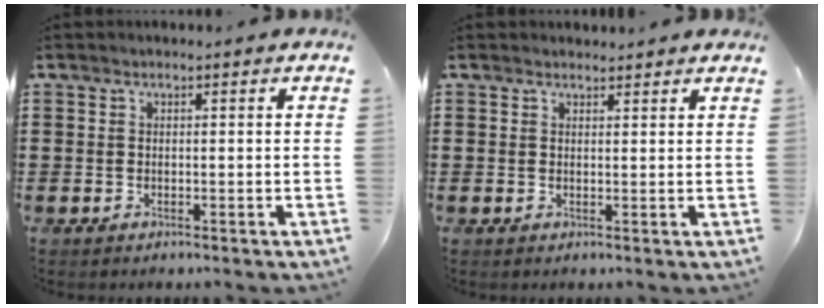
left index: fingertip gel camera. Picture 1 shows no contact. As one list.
[{"total": 1.5, "force": [1.4, 0.4, 0.0], "torque": [-0.003, 0.002, 0.028]}]